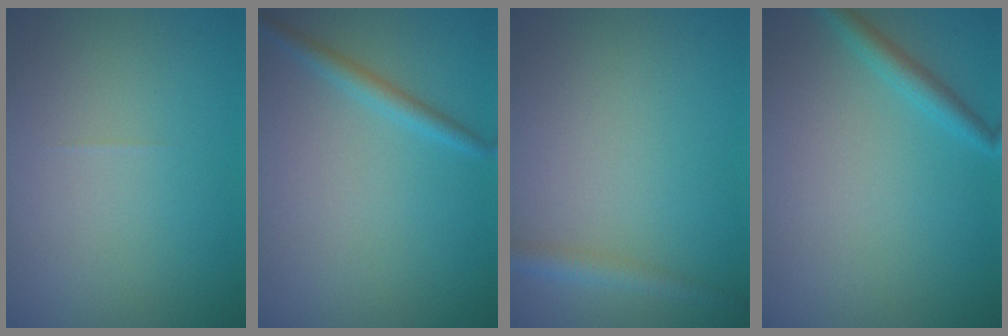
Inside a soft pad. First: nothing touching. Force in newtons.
{"total": 1.7, "press": 1.7, "slide": 0.1}
{"total": 1.8, "press": 1.8, "slide": 0.1}
{"total": 1.8, "press": 1.8, "slide": 0.1}